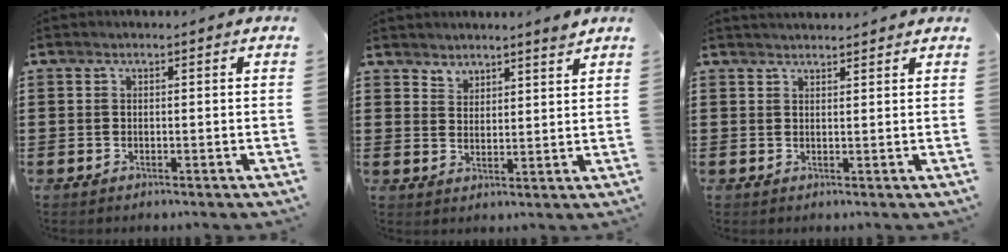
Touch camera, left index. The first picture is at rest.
{"total": 3.4, "force": [3.4, 0.6, -0.1], "torque": [-0.008, -0.008, 0.064]}
{"total": 1.5, "force": [1.5, -0.1, 0.1], "torque": [-0.005, 0.000, 0.029]}